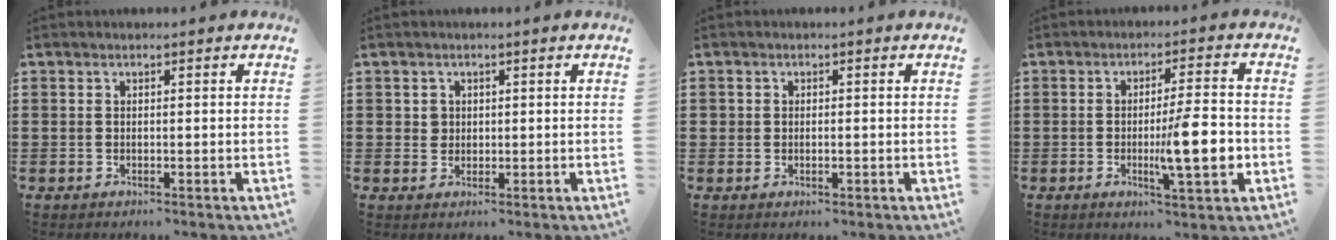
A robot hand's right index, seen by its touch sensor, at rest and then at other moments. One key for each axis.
{"total": 1.5, "fx": 0.4, "fy": 1.4, "fz": 0.3, "tx": -0.011, "ty": 0.006, "tz": 0.007}
{"total": 1.1, "fx": -0.2, "fy": 0.7, "fz": 0.9, "tx": -0.018, "ty": 0.002, "tz": -0.005}
{"total": 9.9, "fx": -1.8, "fy": 1.7, "fz": 9.6, "tx": -0.146, "ty": -0.011, "tz": -0.030}